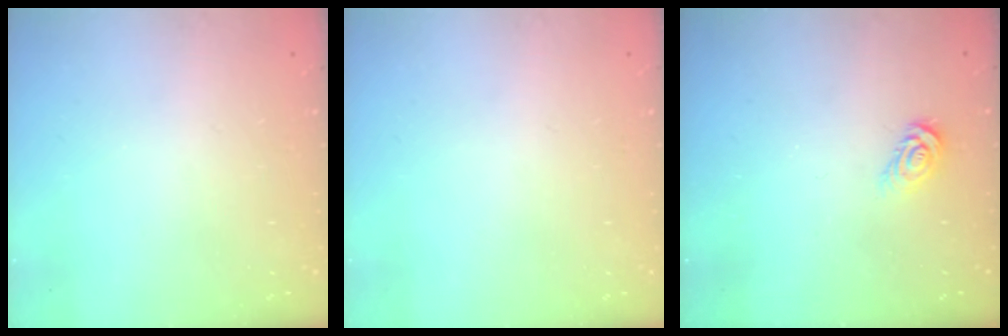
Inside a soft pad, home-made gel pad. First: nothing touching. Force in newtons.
{"total": 0.0}
{"total": 4.2, "press": 4.2, "slide": 0.5}